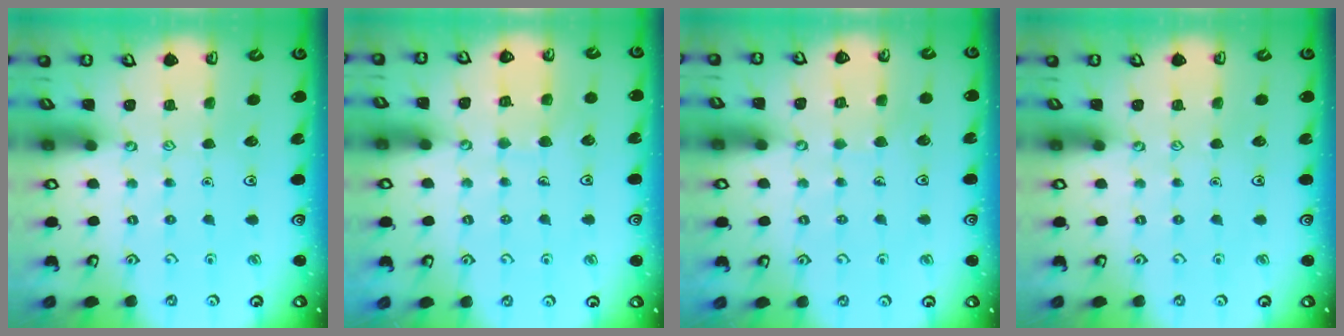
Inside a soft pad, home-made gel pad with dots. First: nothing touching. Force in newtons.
{"total": 5.6, "press": 5.5, "slide": 0.4}
{"total": 4.3, "press": 4.2, "slide": 0.3}
{"total": 0.0}